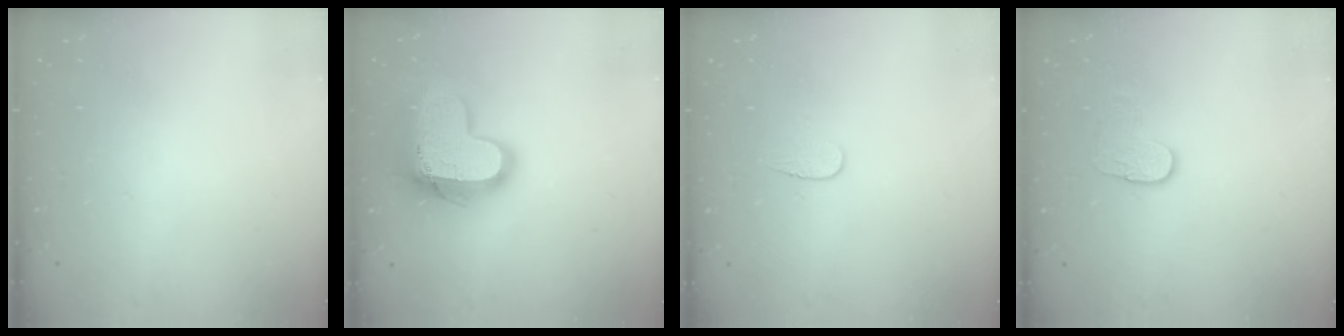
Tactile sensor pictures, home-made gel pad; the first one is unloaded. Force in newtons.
{"total": 16.9, "press": 16.8, "slide": 1.3}
{"total": 3.8, "press": 3.8, "slide": 0.4}
{"total": 4.9, "press": 4.8, "slide": 0.5}